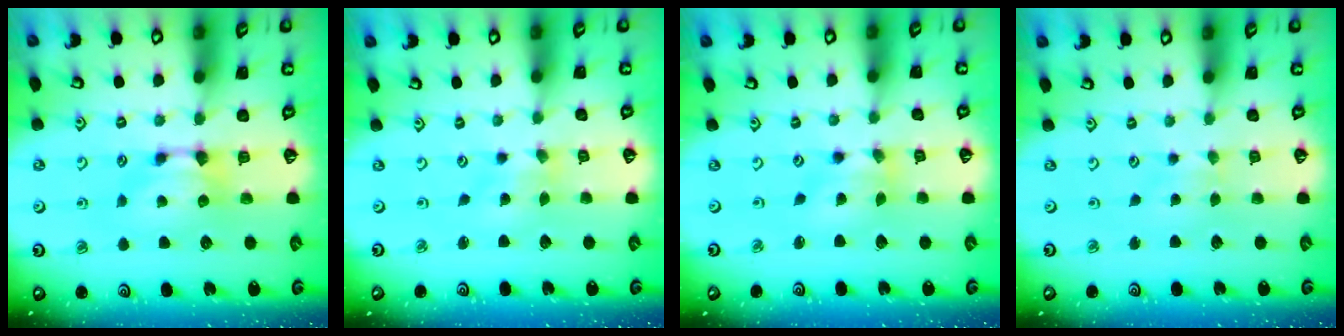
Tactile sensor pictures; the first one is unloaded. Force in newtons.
{"total": 2.6, "press": 2.4, "slide": 0.9}
{"total": 2.1, "press": 1.6, "slide": 1.3}
{"total": 1.2, "press": 1.2, "slide": 0.1}